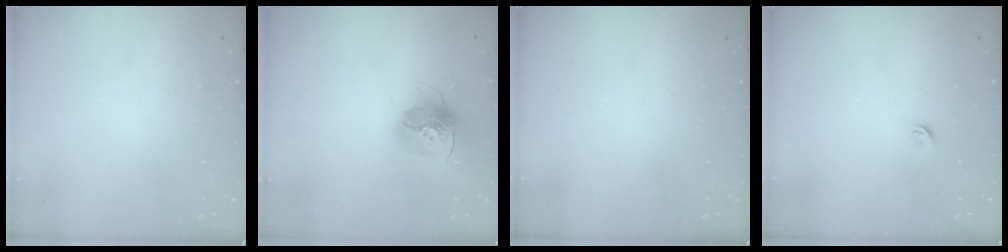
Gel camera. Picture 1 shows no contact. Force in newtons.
{"total": 16.4, "press": 16.3, "slide": 1.8}
{"total": 0.0}
{"total": 4.3, "press": 4.3, "slide": 0.4}